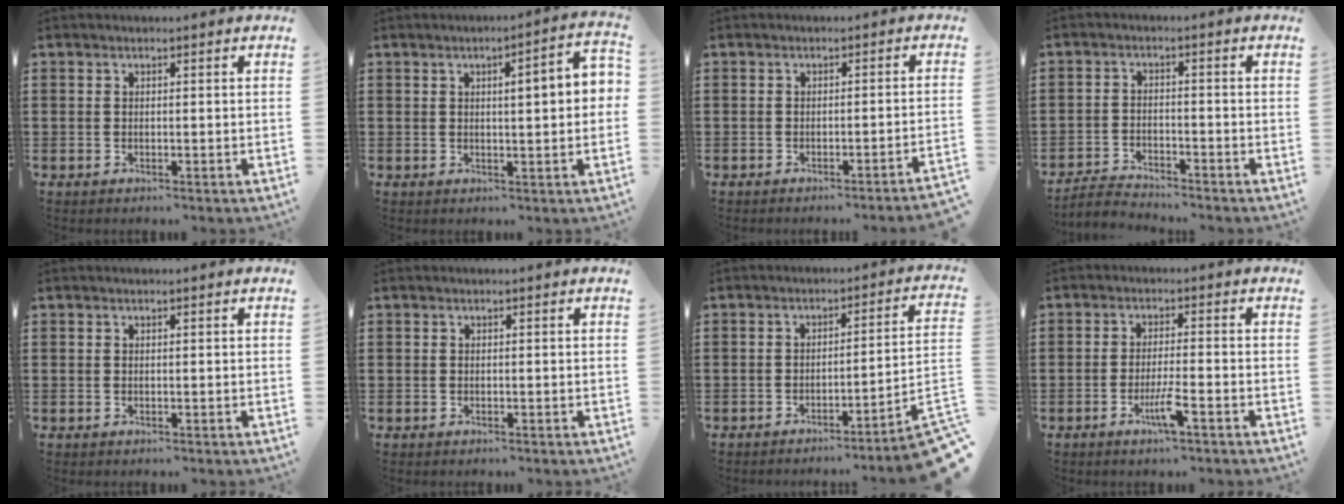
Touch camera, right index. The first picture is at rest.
{"total": 4.4, "force": [0.6, 0.6, 4.3], "torque": [-0.071, -0.001, 0.004]}
{"total": 1.6, "force": [-1.3, -0.5, 0.8], "torque": [-0.015, -0.003, -0.025]}
{"total": 2.9, "force": [-2.8, 0.3, 0.2], "torque": [-0.016, 0.000, -0.063]}
{"total": 0.0}
{"total": 0.0}
{"total": 4.5, "force": [-3.1, -0.6, 3.3], "torque": [-0.060, -0.026, -0.064]}
{"total": 4.4, "force": [-2.3, 0.1, 3.7], "torque": [-0.075, -0.013, -0.044]}